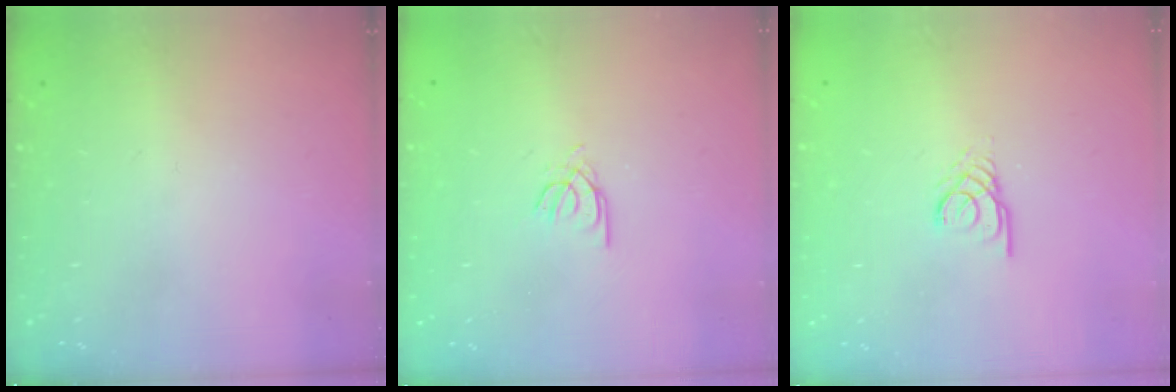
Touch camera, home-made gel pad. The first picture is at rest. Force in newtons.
{"total": 2.6, "press": 2.6, "slide": 0.2}
{"total": 2.6, "press": 2.6, "slide": 0.1}